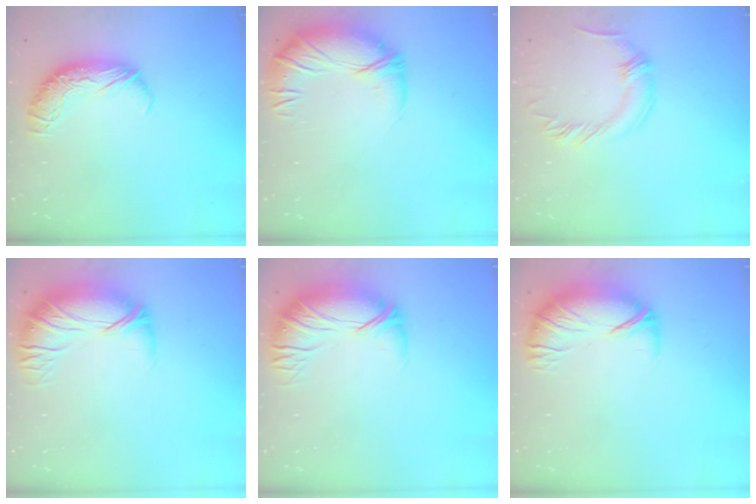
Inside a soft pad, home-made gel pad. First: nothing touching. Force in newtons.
{"total": 2.9, "press": 0.4, "slide": 2.9}
{"total": 0.0}
{"total": 2.8, "press": 0.1, "slide": 2.8}
{"total": 2.8, "press": 0.1, "slide": 2.8}
{"total": 2.6, "press": 1.0, "slide": 2.4}